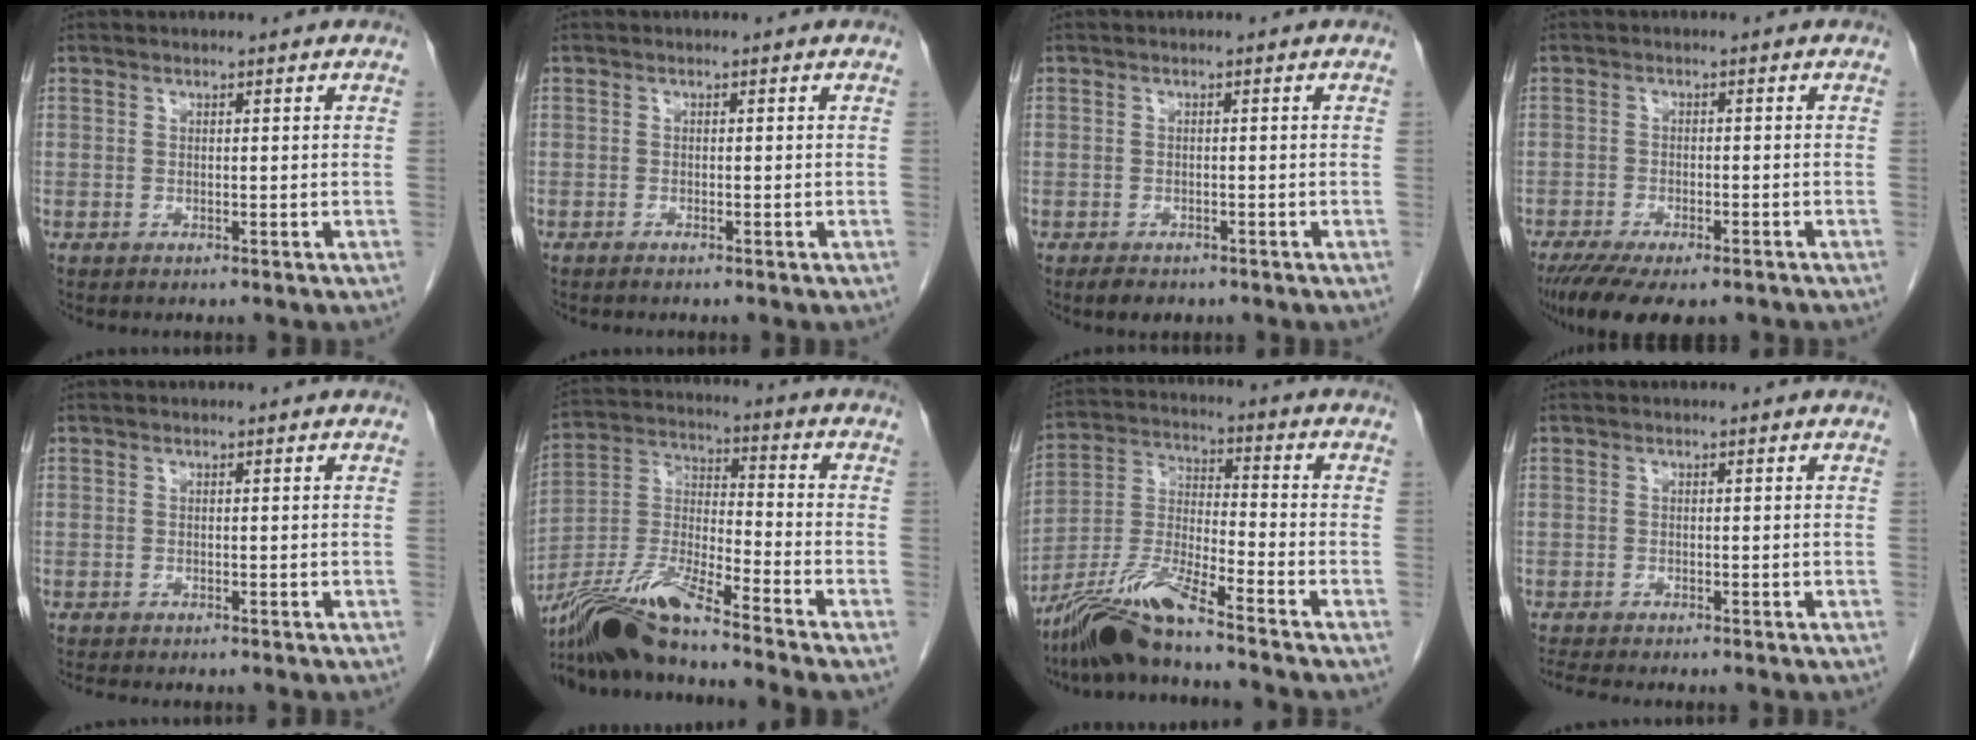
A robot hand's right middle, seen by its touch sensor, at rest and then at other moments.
{"total": 0.6, "force": [-0.5, -0.1, 0.3], "torque": [-0.008, -0.001, -0.010]}
{"total": 2.6, "force": [-1.9, 1.4, 1.1], "torque": [-0.019, -0.002, -0.024]}
{"total": 11.5, "force": [-8.6, 3.9, 6.5], "torque": [-0.107, -0.013, -0.130]}
{"total": 1.3, "force": [-1.2, 0.2, 0.5], "torque": [-0.012, -0.004, -0.017]}
{"total": 14.4, "force": [-11.9, -1.0, 8.0], "torque": [-0.165, -0.010, -0.223]}
{"total": 10.9, "force": [-8.9, -0.3, 6.4], "torque": [-0.137, -0.013, -0.173]}
{"total": 2.6, "force": [-2.4, 0.1, 1.1], "torque": [-0.020, -0.008, -0.040]}